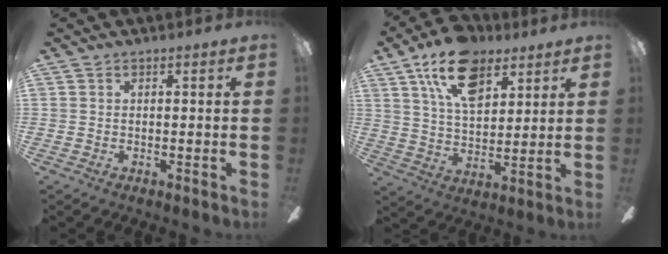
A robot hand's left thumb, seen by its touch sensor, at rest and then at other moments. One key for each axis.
{"total": 16.5, "fx": 9.4, "fy": 9.0, "fz": 10.1, "tx": -0.170, "ty": -0.022, "tz": 0.169}